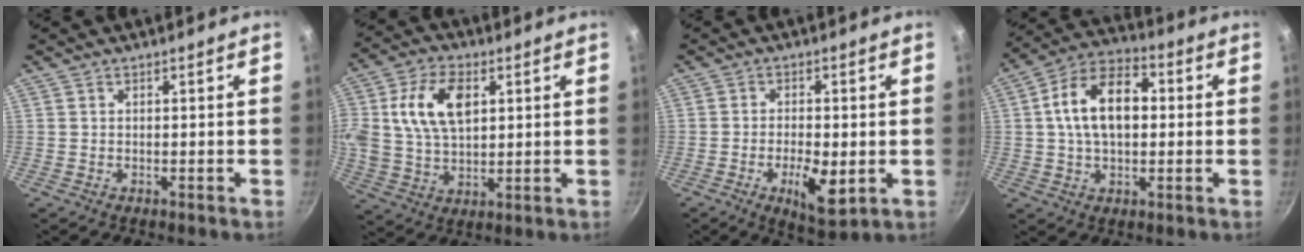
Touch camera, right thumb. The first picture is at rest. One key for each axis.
{"total": 13.7, "fx": 3.6, "fy": 8.6, "fz": 10.1, "tx": -0.176, "ty": 0.004, "tz": 0.063}
{"total": 7.6, "fx": -1.9, "fy": 3.0, "fz": 6.7, "tx": -0.107, "ty": 0.001, "tz": -0.024}
{"total": 14.2, "fx": 1.7, "fy": 8.8, "fz": 11.0, "tx": -0.160, "ty": 0.028, "tz": 0.014}